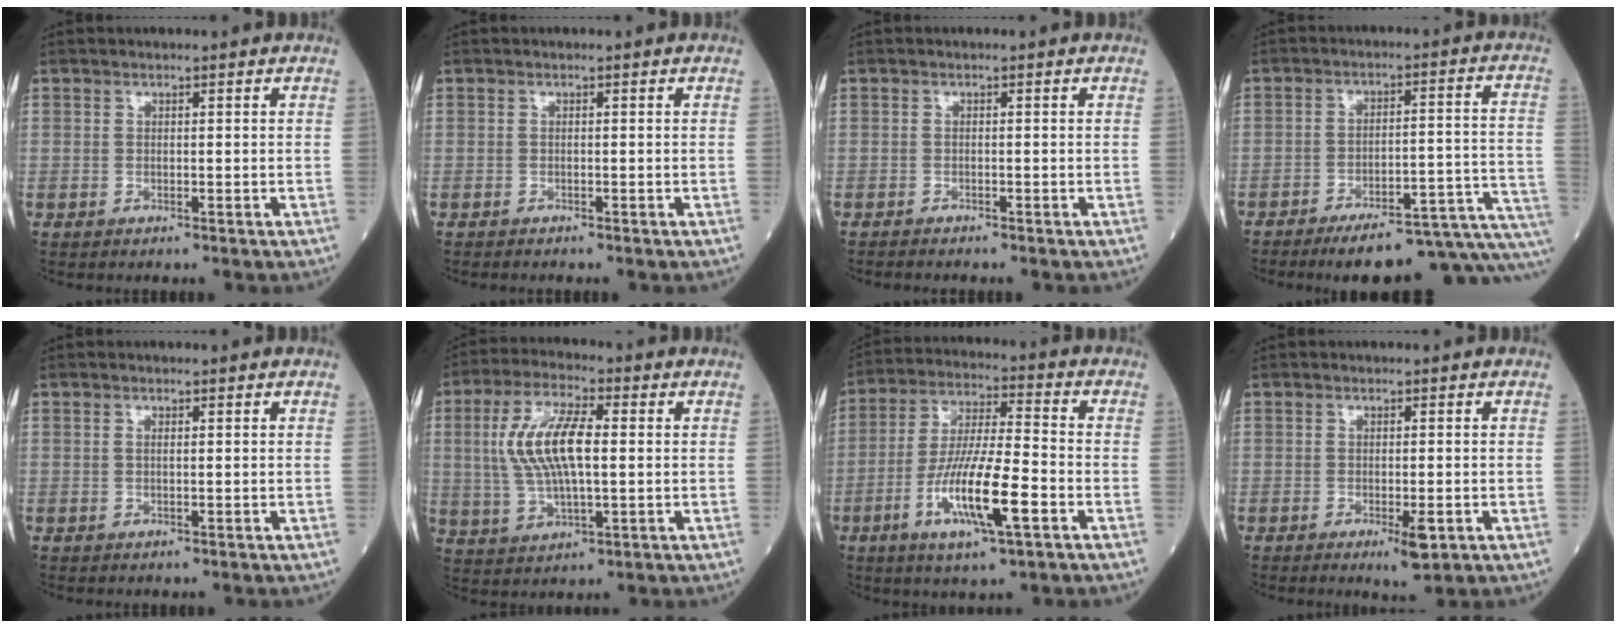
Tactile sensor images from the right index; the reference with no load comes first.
{"total": 0.6, "force": [-0.6, 0.0, 0.0], "torque": [-0.002, -0.001, -0.012]}
{"total": 1.0, "force": [-1.0, 0.0, 0.2], "torque": [-0.005, -0.002, -0.017]}
{"total": 18.0, "force": [-14.4, 1.5, 10.7], "torque": [-0.074, 0.033, -0.195]}
{"total": 0.5, "force": [0.1, 0.1, 0.5], "torque": [-0.015, 0.000, 0.001]}
{"total": 11.4, "force": [1.2, 3.4, 10.8], "torque": [-0.228, 0.012, 0.024]}
{"total": 13.3, "force": [-4.9, 1.6, 12.3], "torque": [-0.234, -0.014, -0.089]}
{"total": 3.2, "force": [-1.3, 0.6, 2.8], "torque": [-0.039, -0.007, -0.016]}